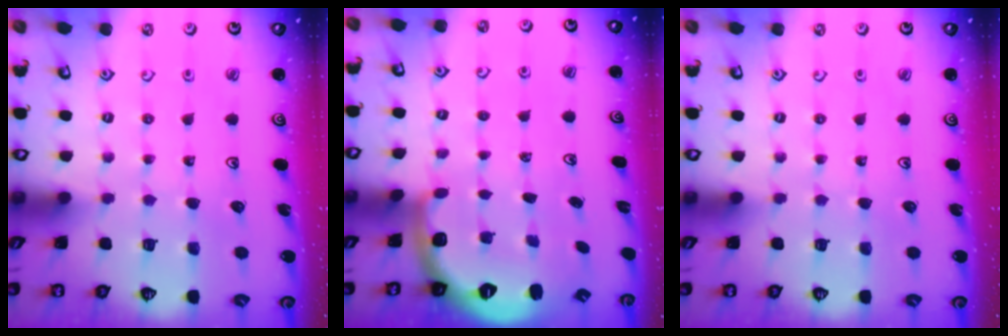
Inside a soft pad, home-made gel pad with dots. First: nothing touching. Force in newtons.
{"total": 2.8, "press": 1.8, "slide": 2.1}
{"total": 0.0}